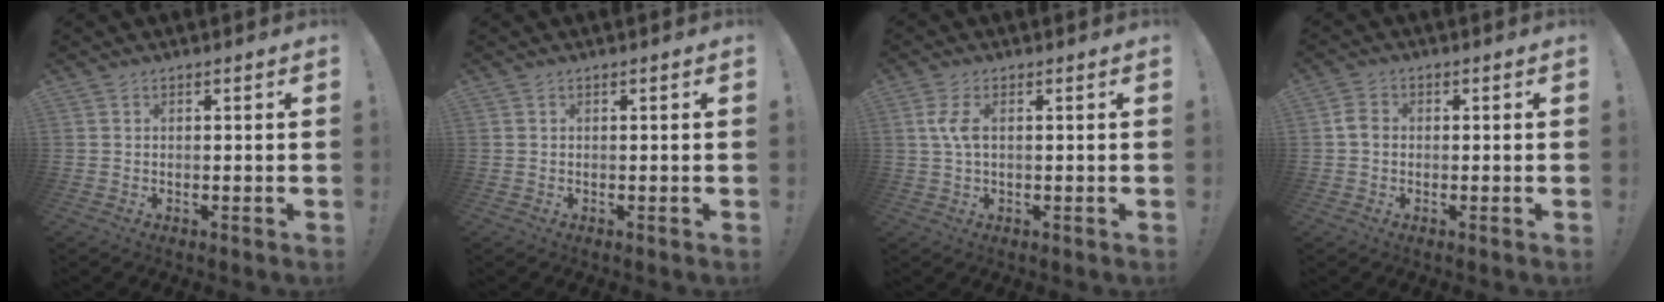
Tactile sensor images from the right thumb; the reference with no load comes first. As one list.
[{"total": 0.0}, {"total": 4.3, "force": [0.6, 1.7, 3.9], "torque": [-0.087, -0.001, 0.007]}, {"total": 3.4, "force": [-0.4, 2.7, 2.0], "torque": [-0.029, 0.010, -0.007]}]